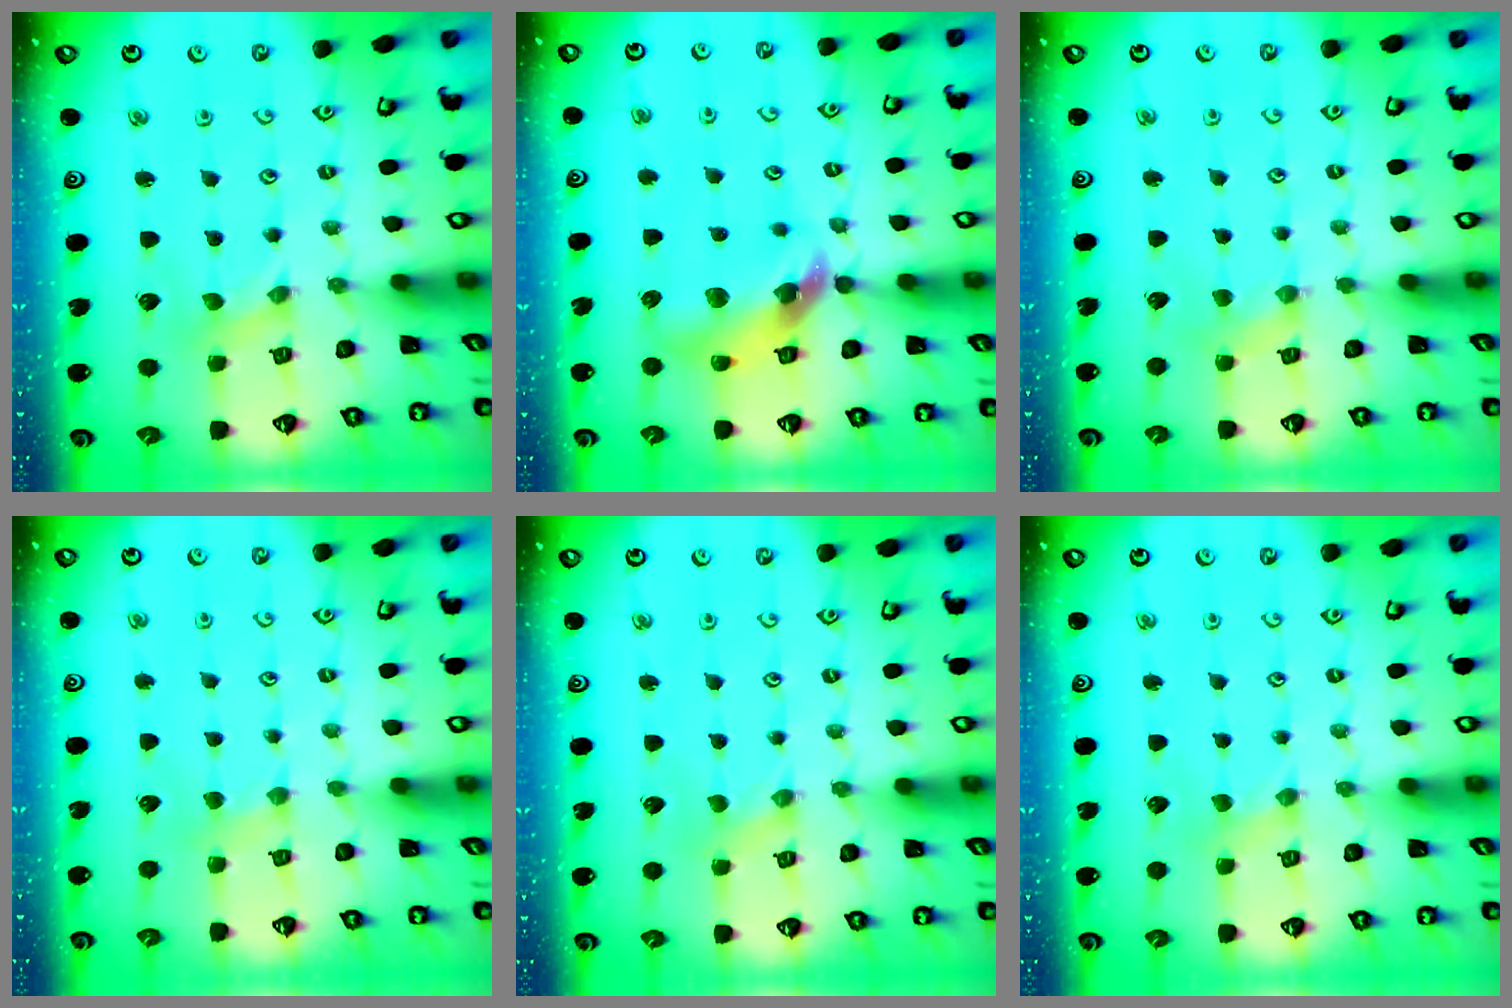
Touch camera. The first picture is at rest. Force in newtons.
{"total": 12.9, "press": 12.8, "slide": 1.9}
{"total": 2.0, "press": 1.9, "slide": 0.3}
{"total": 2.4, "press": 2.4, "slide": 0.4}
{"total": 0.0}
{"total": 2.4, "press": 2.3, "slide": 0.5}